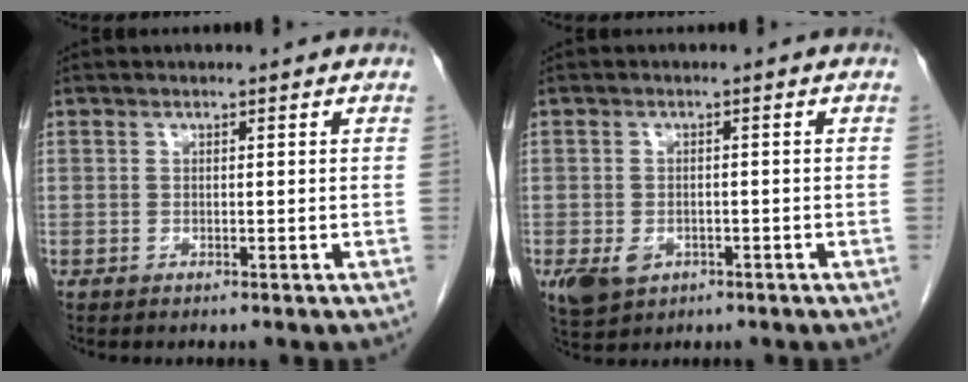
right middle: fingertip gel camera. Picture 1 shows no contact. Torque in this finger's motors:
{"motor_torque": [0.67, -0.38, 0.09, 0.04]}